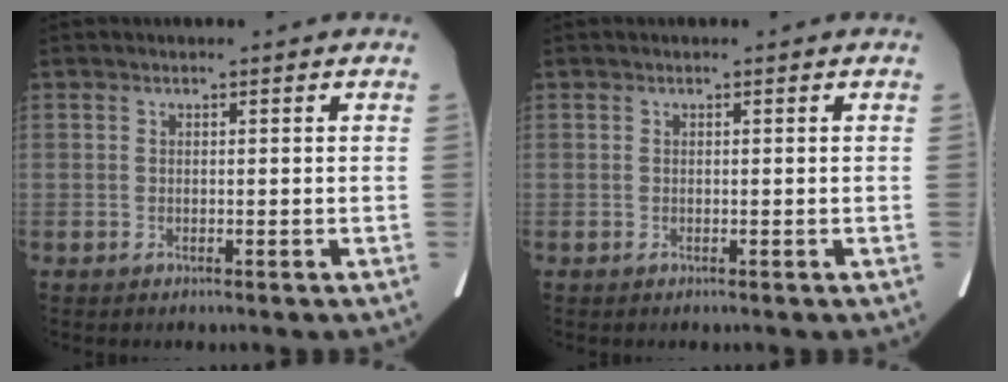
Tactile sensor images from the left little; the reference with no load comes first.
{"total": 0.0}